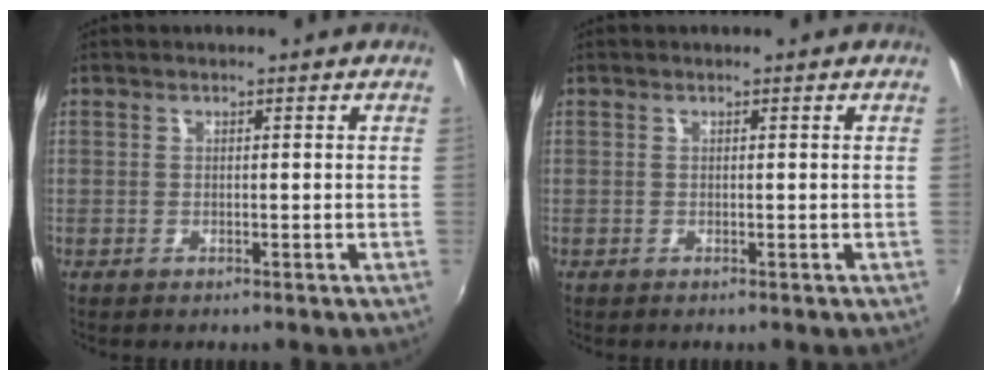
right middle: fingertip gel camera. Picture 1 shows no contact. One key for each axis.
{"total": 0.0}